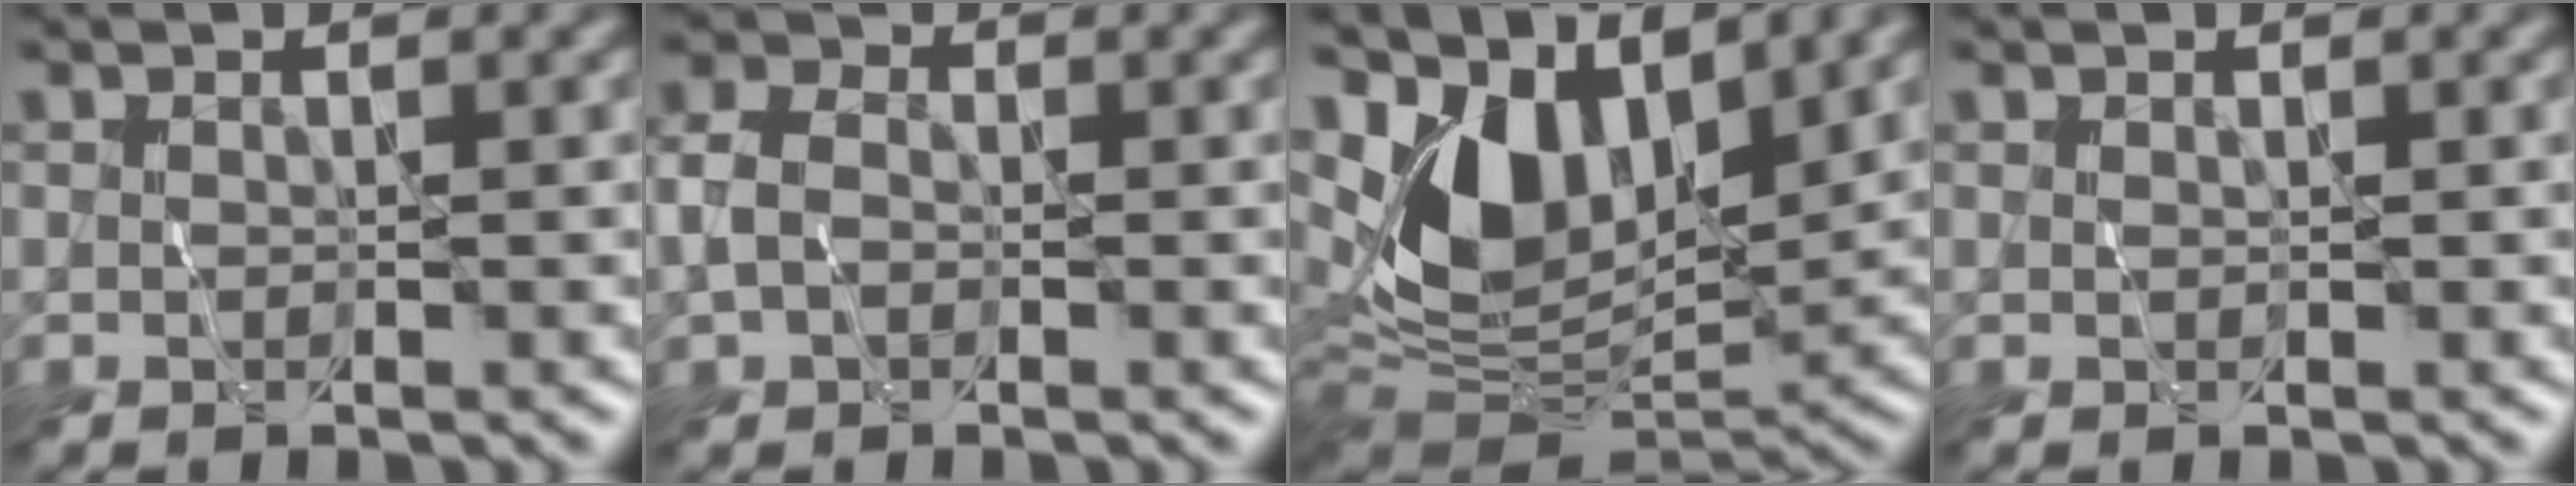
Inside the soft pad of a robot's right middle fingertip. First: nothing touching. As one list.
[{"total": 3.1, "force": [-0.3, 2.4, 1.9], "torque": [-0.045, 0.005, -0.014]}, {"total": 8.5, "force": [3.9, 5.2, 5.5], "torque": [-0.103, -0.014, 0.077]}, {"total": 0.0}]